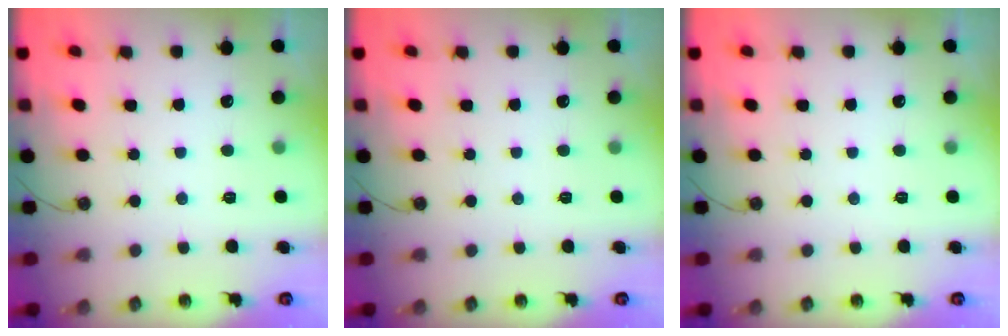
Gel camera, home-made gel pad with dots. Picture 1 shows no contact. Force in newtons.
{"total": 0.0}
{"total": 0.0}